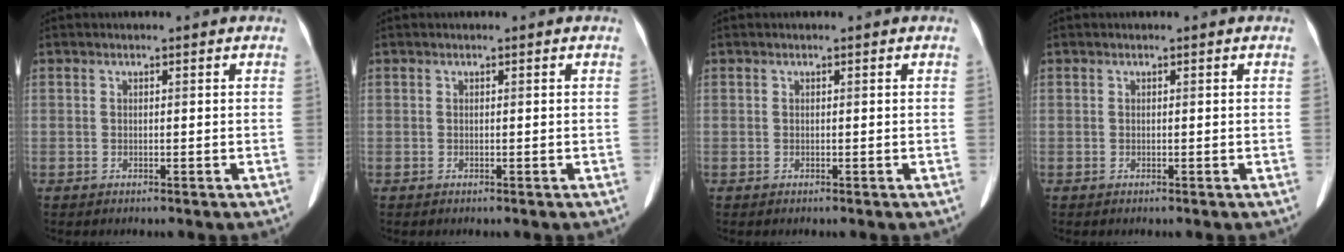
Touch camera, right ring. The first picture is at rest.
{"total": 0.0}
{"total": 0.0}
{"total": 0.0}